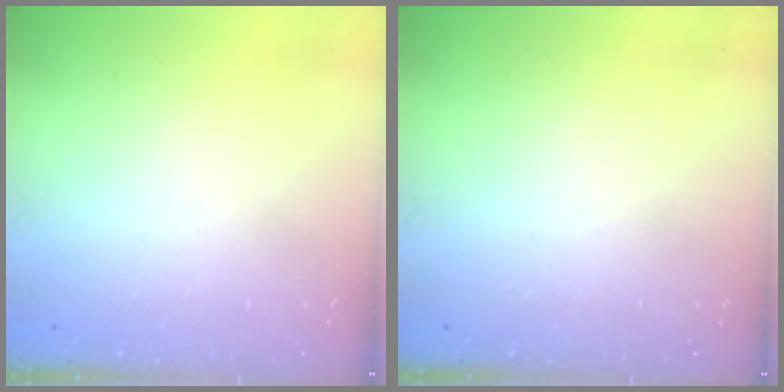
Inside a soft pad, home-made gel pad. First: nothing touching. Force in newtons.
{"total": 0.0}